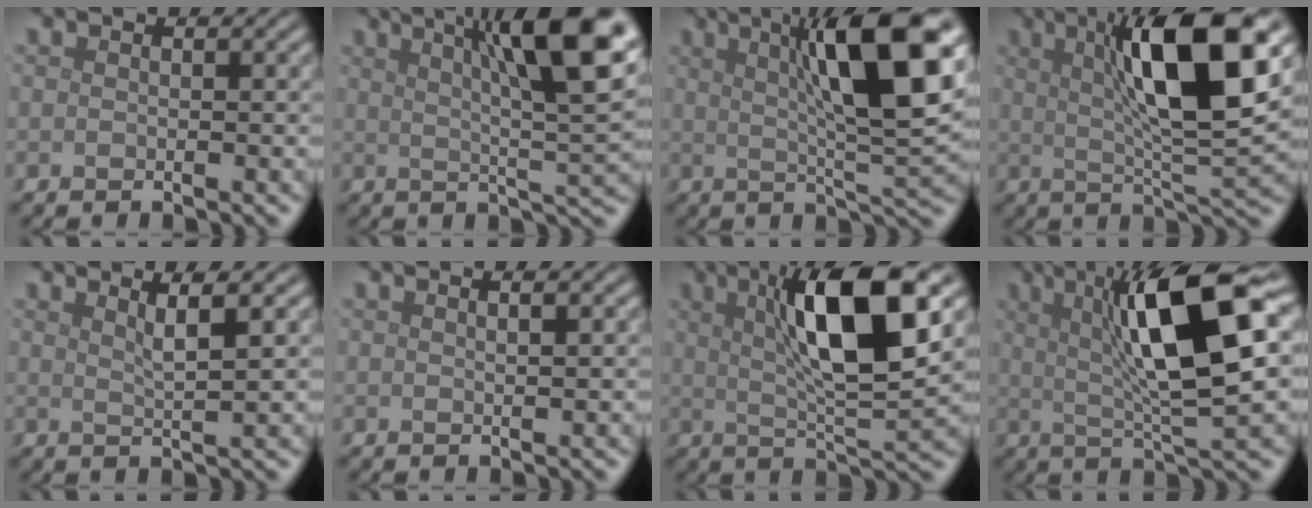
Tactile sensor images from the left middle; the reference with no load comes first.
{"total": 13.1, "force": [5.3, 3.0, 11.6], "torque": [-0.144, 0.016, 0.082]}
{"total": 11.9, "force": [3.7, 2.3, 11.1], "torque": [-0.151, 0.010, 0.056]}
{"total": 11.5, "force": [3.3, 2.4, 10.8], "torque": [-0.158, 0.007, 0.054]}
{"total": 2.6, "force": [1.3, 0.5, 2.2], "torque": [-0.029, 0.006, 0.018]}
{"total": 1.1, "force": [0.4, 0.3, 0.9], "torque": [-0.007, 0.003, 0.003]}
{"total": 10.3, "force": [3.1, 2.3, 9.5], "torque": [-0.147, 0.004, 0.052]}
{"total": 11.3, "force": [2.7, 2.4, 10.7], "torque": [-0.162, 0.012, 0.046]}